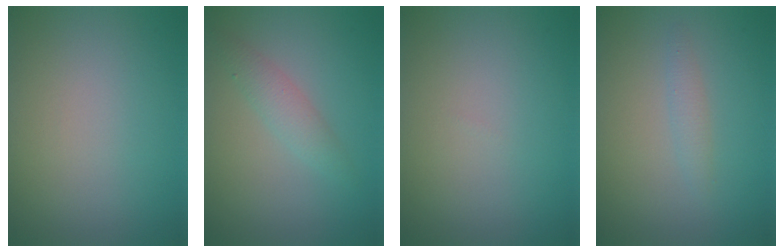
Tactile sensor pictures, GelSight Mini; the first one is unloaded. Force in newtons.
{"total": 1.9, "press": 1.9, "slide": 0.0}
{"total": 0.0}
{"total": 1.1, "press": 1.1, "slide": 0.1}